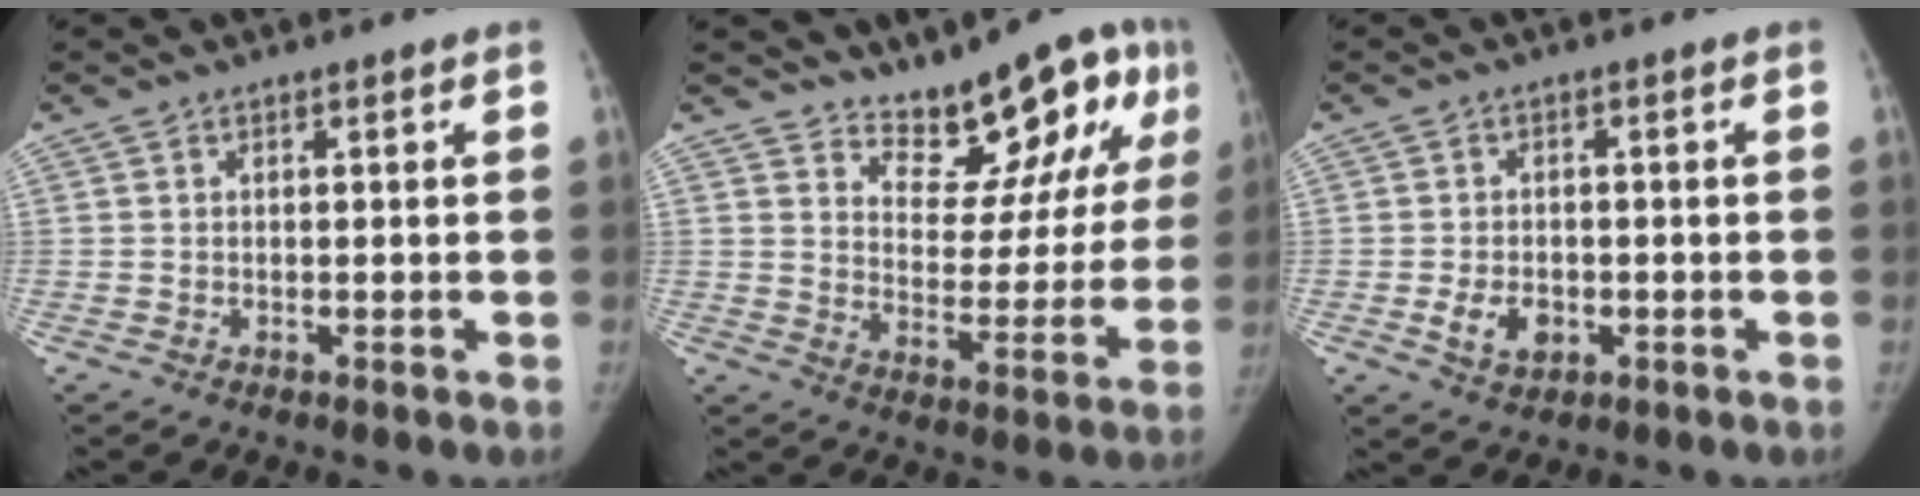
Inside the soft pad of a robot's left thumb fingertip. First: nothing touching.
{"total": 14.7, "force": [10.8, 6.0, 8.0], "torque": [-0.058, -0.073, 0.158]}
{"total": 4.5, "force": [-1.2, 2.9, 3.2], "torque": [-0.055, 0.000, -0.016]}